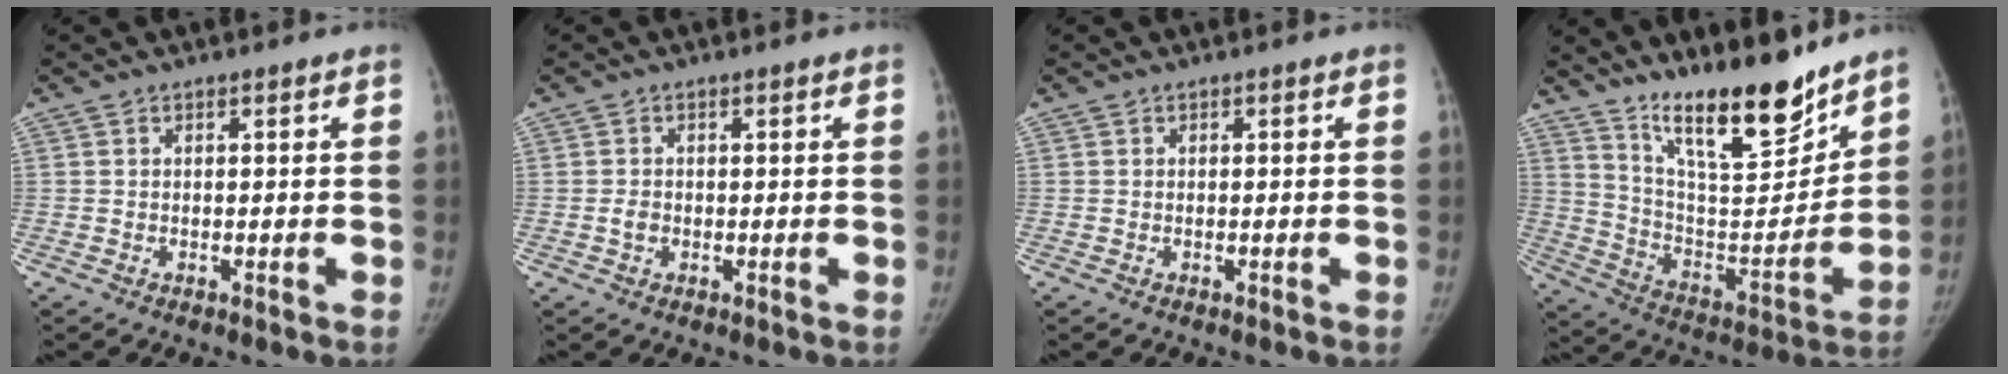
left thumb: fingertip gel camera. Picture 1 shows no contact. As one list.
[{"total": 1.4, "force": [-0.1, 1.0, 0.9], "torque": [-0.014, 0.001, -0.001]}, {"total": 0.0}, {"total": 20.7, "force": [15.9, 5.3, 12.1], "torque": [-0.151, -0.109, 0.271]}]